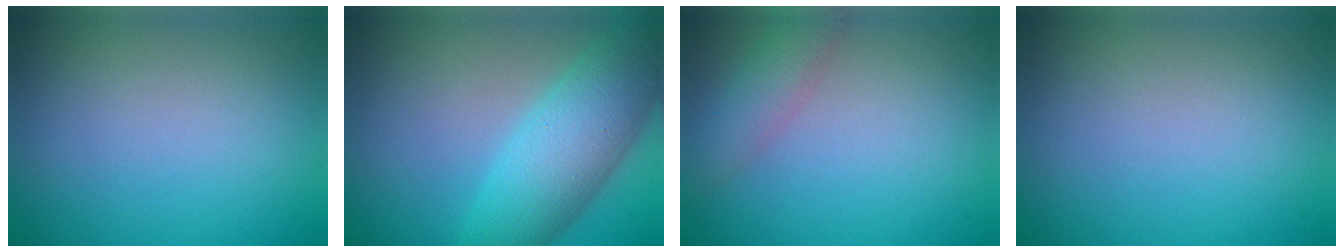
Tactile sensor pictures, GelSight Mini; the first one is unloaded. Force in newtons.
{"total": 7.6, "press": 7.6, "slide": 0.2}
{"total": 2.5, "press": 2.5, "slide": 0.1}
{"total": 0.0}